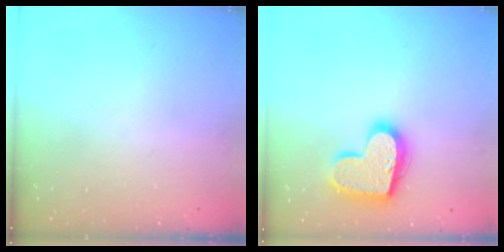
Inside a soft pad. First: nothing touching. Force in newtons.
{"total": 17.8, "press": 17.8, "slide": 1.2}